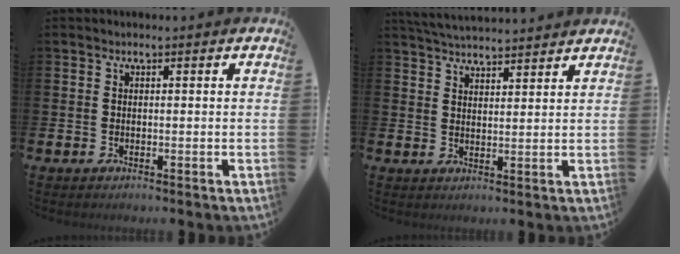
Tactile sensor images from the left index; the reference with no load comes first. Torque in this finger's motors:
{"motor_torque": [0.95, -1.19, 0.46, 0.06]}